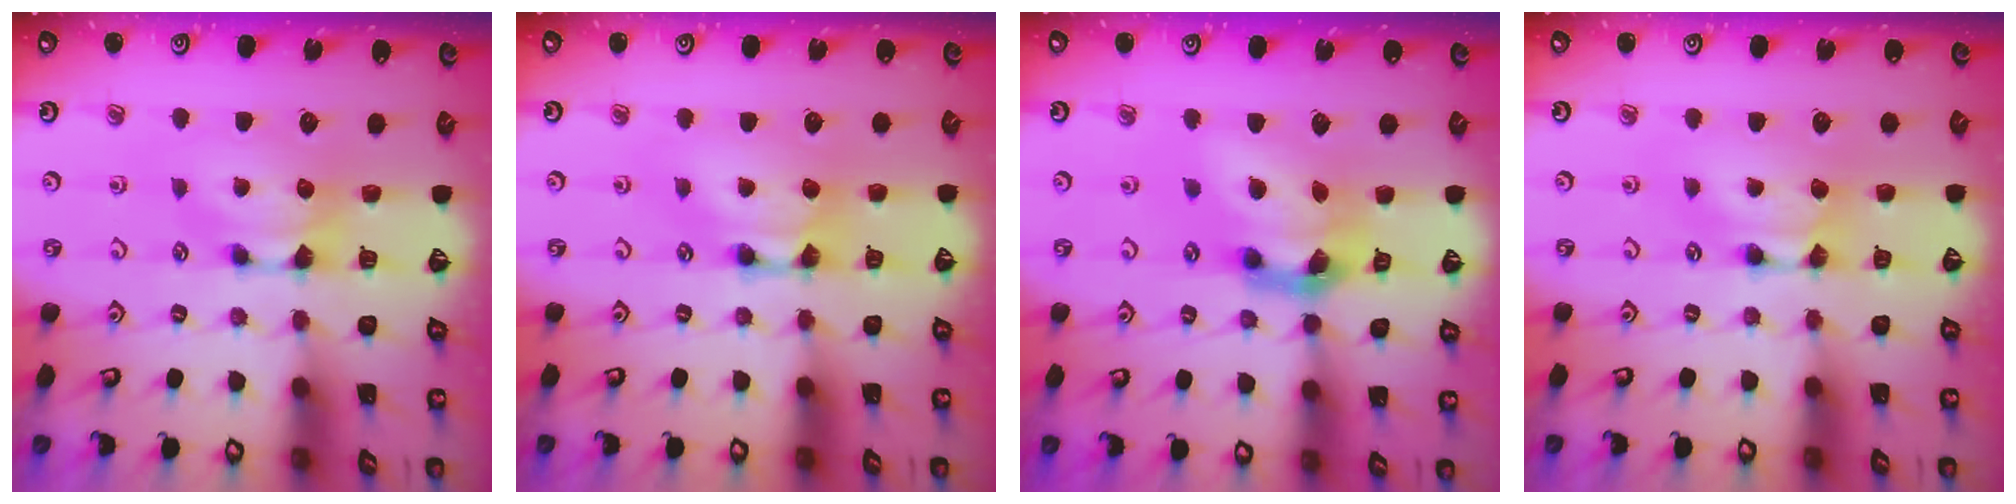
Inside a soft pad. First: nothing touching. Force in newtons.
{"total": 2.3, "press": 2.3, "slide": 0.0}
{"total": 7.5, "press": 7.0, "slide": 2.6}
{"total": 1.7, "press": 1.7, "slide": 0.2}